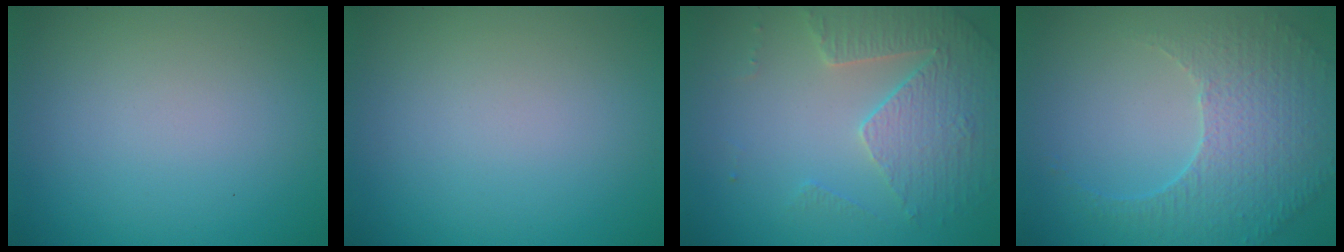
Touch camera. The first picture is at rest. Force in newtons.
{"total": 0.0}
{"total": 3.6, "press": 3.5, "slide": 1.1}
{"total": 5.3, "press": 3.7, "slide": 3.8}